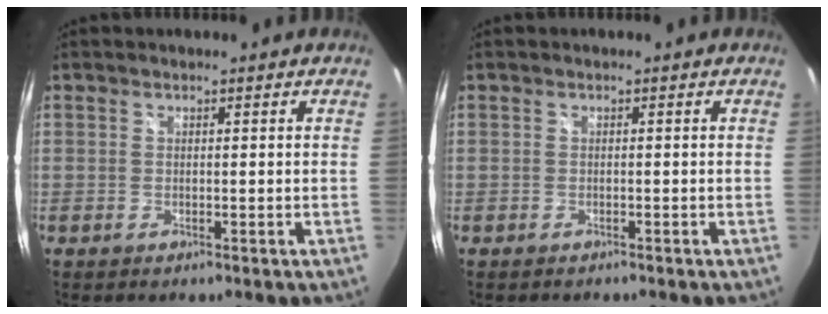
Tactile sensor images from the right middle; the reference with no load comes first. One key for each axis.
{"total": 0.6, "fx": -0.6, "fy": 0.2, "fz": 0.2, "tx": -0.004, "ty": 0.000, "tz": -0.009}